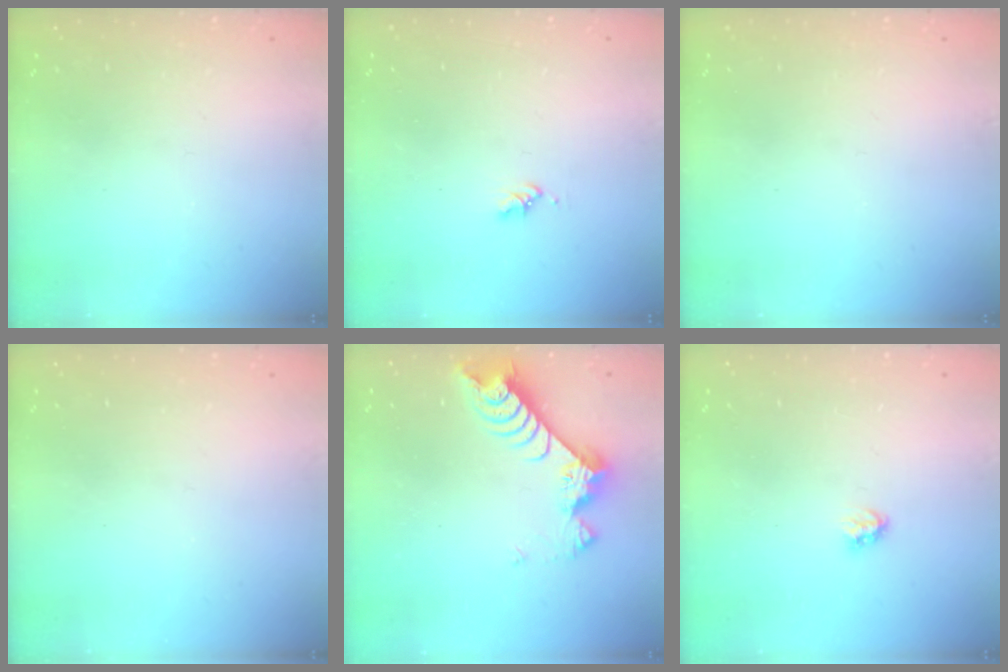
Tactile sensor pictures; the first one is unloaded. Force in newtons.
{"total": 1.6, "press": 1.6, "slide": 0.3}
{"total": 0.0}
{"total": 0.0}
{"total": 7.4, "press": 7.3, "slide": 1.0}
{"total": 2.8, "press": 2.8, "slide": 0.5}